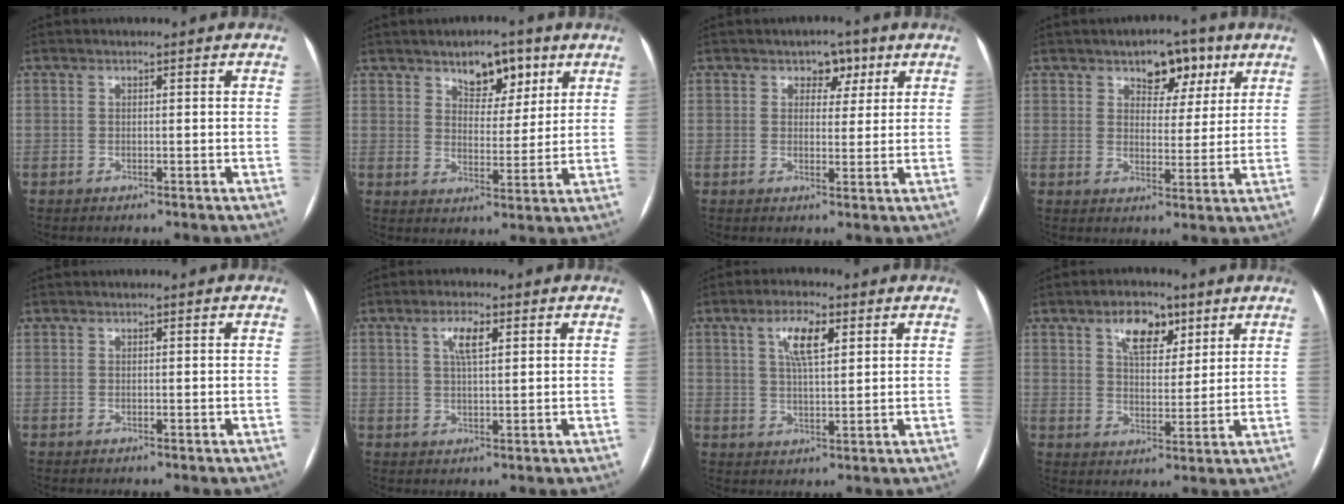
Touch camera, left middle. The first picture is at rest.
{"total": 7.1, "force": [4.5, 3.5, 4.2], "torque": [-0.058, 0.007, 0.072]}
{"total": 3.7, "force": [2.0, 2.5, 1.9], "torque": [-0.019, 0.008, 0.029]}
{"total": 6.7, "force": [3.9, 3.7, 3.9], "torque": [-0.048, 0.015, 0.059]}
{"total": 0.0}
{"total": 4.0, "force": [1.7, 0.9, 3.5], "torque": [-0.069, 0.006, 0.031]}
{"total": 6.2, "force": [2.7, 1.6, 5.4], "torque": [-0.103, 0.009, 0.049]}
{"total": 7.2, "force": [4.1, 3.6, 4.6], "torque": [-0.078, 0.011, 0.071]}